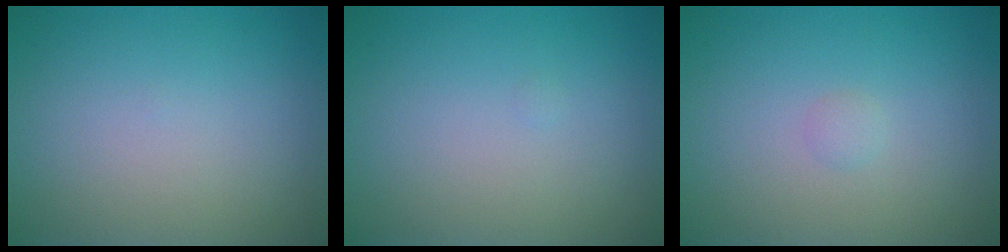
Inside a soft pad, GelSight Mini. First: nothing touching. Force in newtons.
{"total": 0.0}
{"total": 0.6, "press": 0.6, "slide": 0.0}